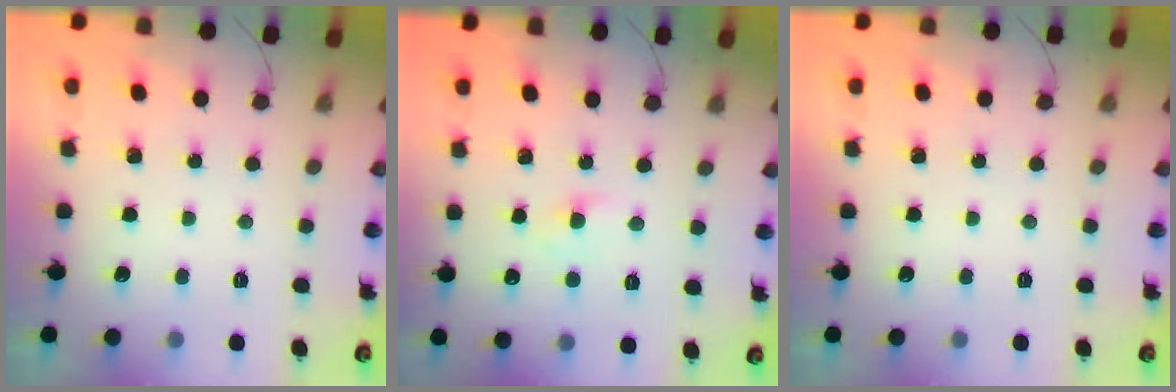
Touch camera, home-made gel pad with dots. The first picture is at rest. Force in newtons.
{"total": 3.0, "press": 2.8, "slide": 1.1}
{"total": 0.0}